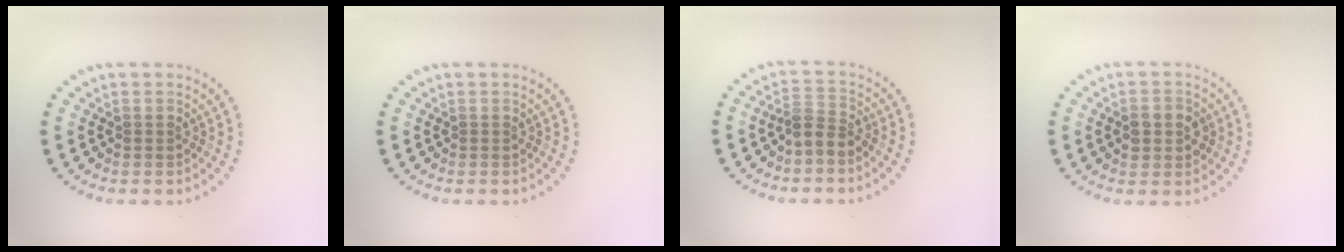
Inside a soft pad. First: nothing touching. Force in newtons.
{"total": 0.0}
{"total": 2.3, "press": 1.8, "slide": 1.5}
{"total": 2.5, "press": 2.5, "slide": 0.3}